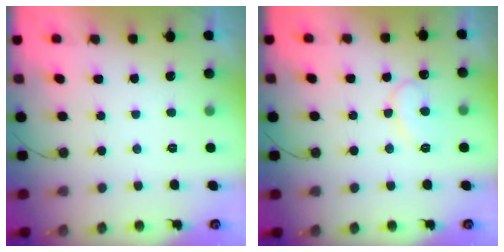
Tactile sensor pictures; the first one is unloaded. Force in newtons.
{"total": 9.9, "press": 9.9, "slide": 0.9}